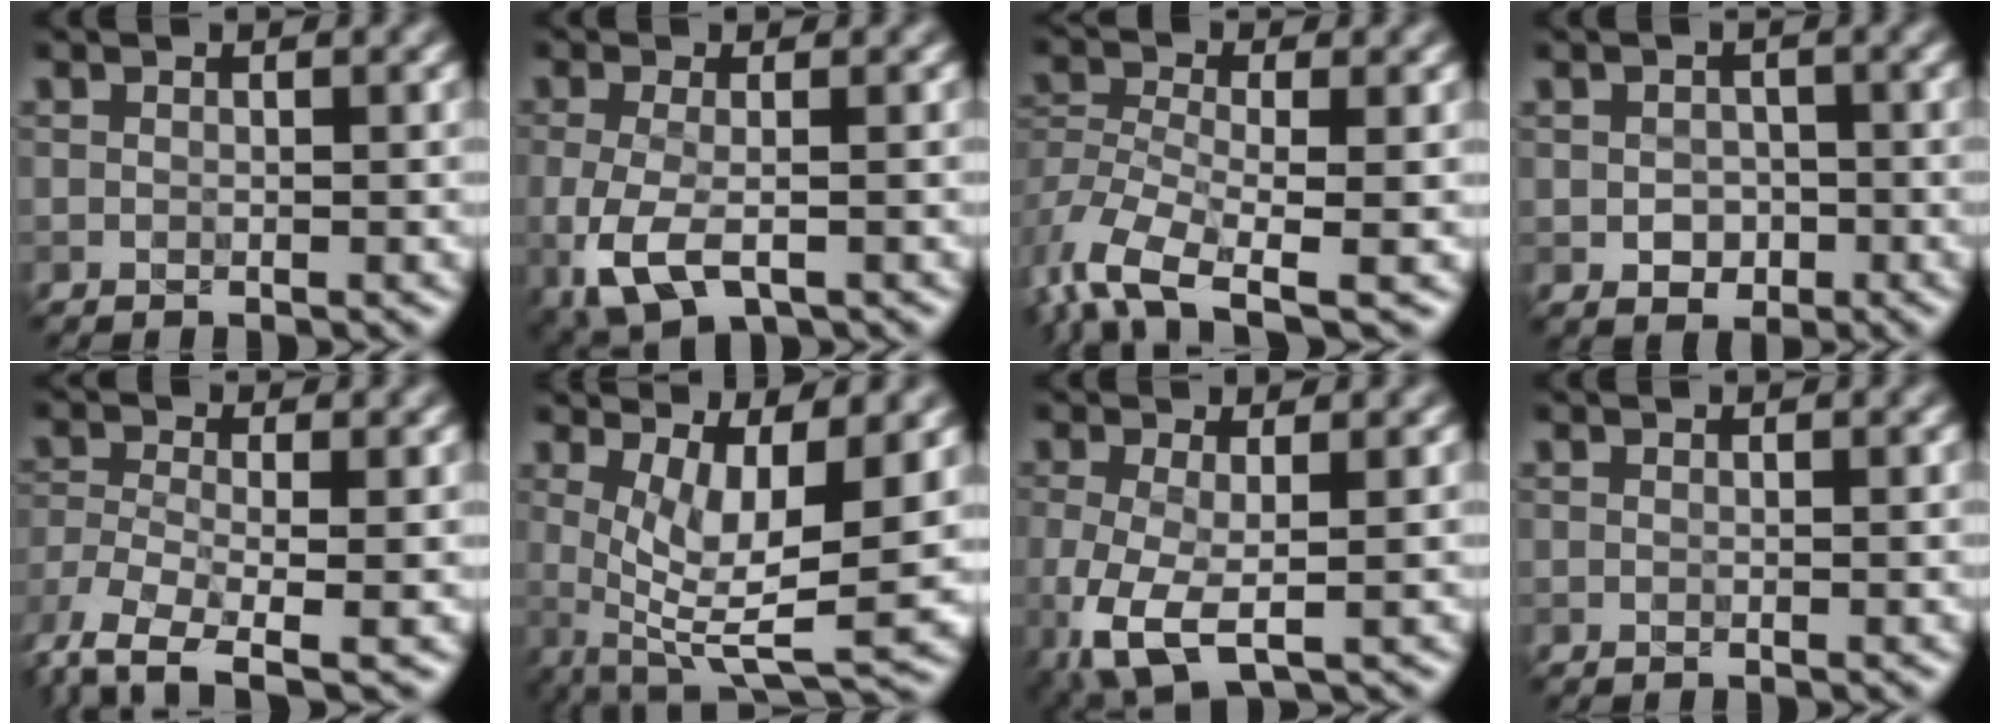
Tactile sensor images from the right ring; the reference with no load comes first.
{"total": 4.8, "force": [-1.5, 2.1, 4.0], "torque": [-0.104, -0.013, -0.031]}
{"total": 6.5, "force": [-3.6, 2.9, 4.5], "torque": [-0.099, -0.010, -0.084]}
{"total": 1.9, "force": [-0.3, 1.7, 0.8], "torque": [-0.008, -0.002, -0.010]}
{"total": 4.7, "force": [-2.9, 2.1, 3.1], "torque": [-0.075, -0.010, -0.064]}
{"total": 7.5, "force": [1.3, 2.4, 7.0], "torque": [-0.113, -0.013, 0.025]}
{"total": 5.0, "force": [-1.2, 2.2, 4.4], "torque": [-0.115, -0.016, -0.021]}
{"total": 0.0}